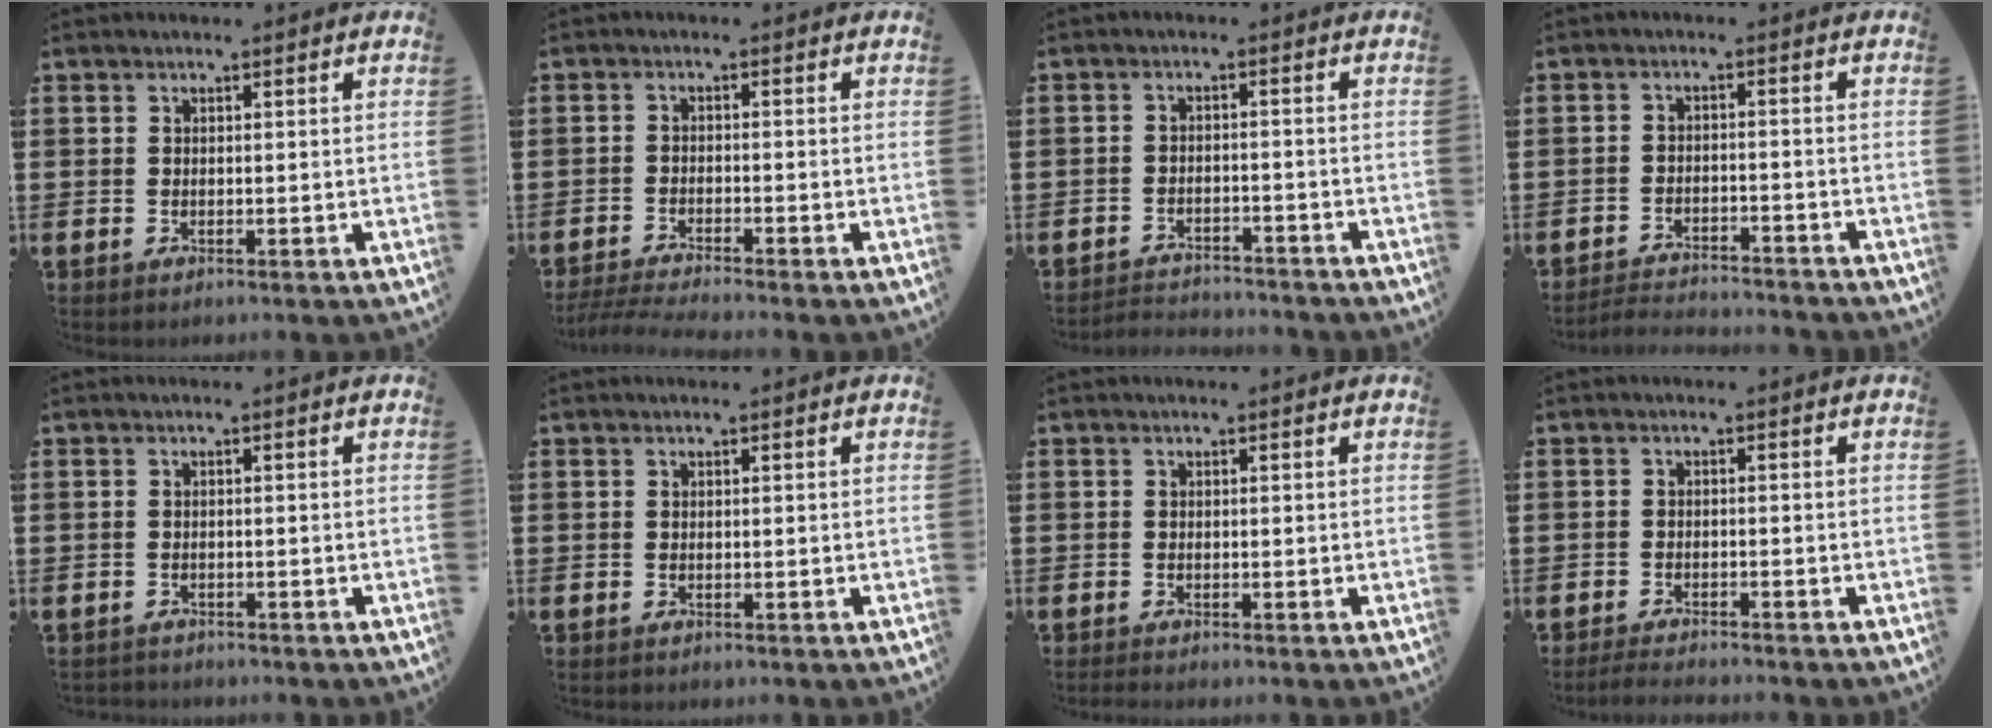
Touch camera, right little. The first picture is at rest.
{"total": 2.0, "force": [-1.7, -0.1, 1.0], "torque": [-0.013, 0.001, -0.032]}
{"total": 2.5, "force": [-2.5, 0.1, -0.1], "torque": [-0.005, 0.002, -0.055]}
{"total": 2.8, "force": [-2.8, 0.0, 0.0], "torque": [-0.006, 0.003, -0.060]}
{"total": 0.8, "force": [-0.8, 0.1, -0.1], "torque": [0.000, 0.000, -0.017]}
{"total": 0.0}
{"total": 0.5, "force": [-0.4, 0.0, 0.3], "torque": [-0.005, -0.003, -0.008]}
{"total": 1.8, "force": [-1.7, 0.0, 0.6], "torque": [-0.009, 0.004, -0.033]}